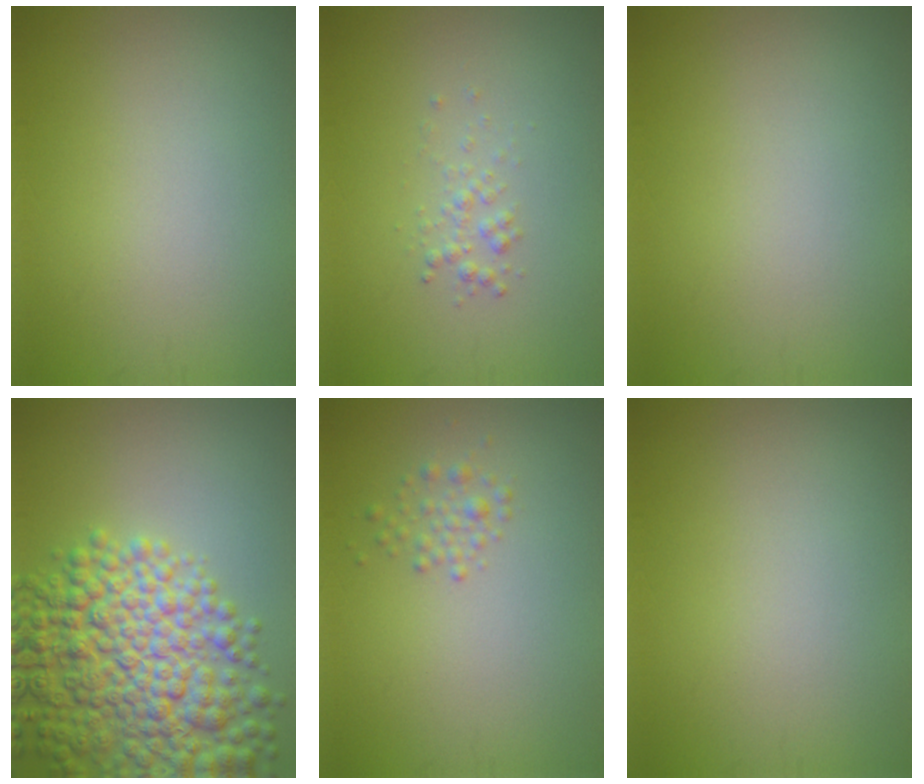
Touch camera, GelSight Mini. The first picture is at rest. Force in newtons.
{"total": 1.1, "press": 1.1, "slide": 0.1}
{"total": 0.0}
{"total": 9.9, "press": 9.9, "slide": 0.3}
{"total": 1.4, "press": 1.4, "slide": 0.1}
{"total": 0.0}